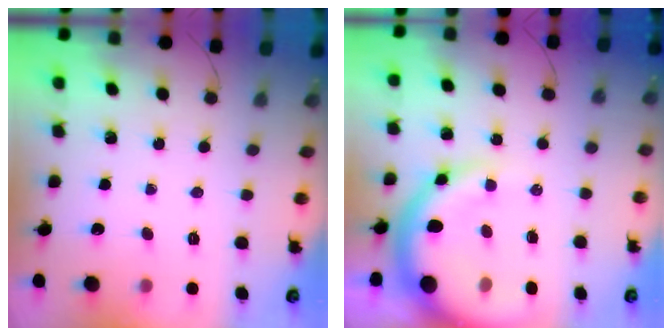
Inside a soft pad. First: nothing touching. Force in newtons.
{"total": 15.3, "press": 14.9, "slide": 3.5}